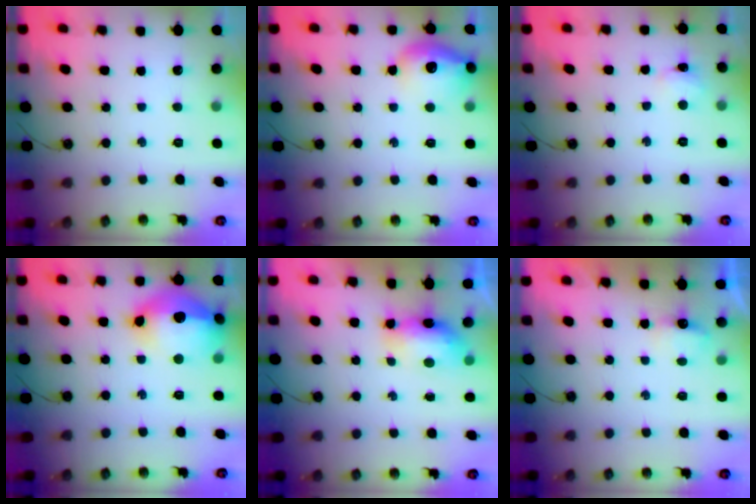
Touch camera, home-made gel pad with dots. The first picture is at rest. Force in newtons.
{"total": 15.8, "press": 15.8, "slide": 1.0}
{"total": 1.7, "press": 1.6, "slide": 0.4}
{"total": 18.4, "press": 18.3, "slide": 2.1}
{"total": 7.2, "press": 7.2, "slide": 0.7}
{"total": 3.6, "press": 3.6, "slide": 0.6}